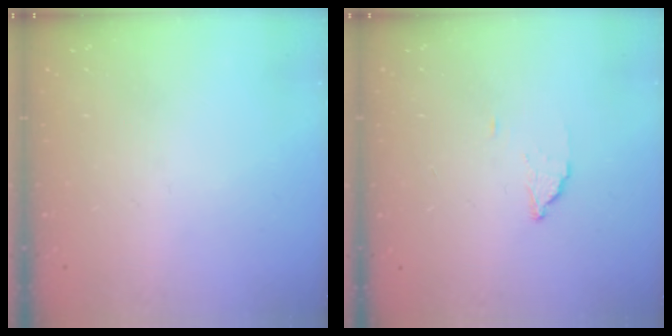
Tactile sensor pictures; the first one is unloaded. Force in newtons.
{"total": 1.8, "press": 1.8, "slide": 0.1}